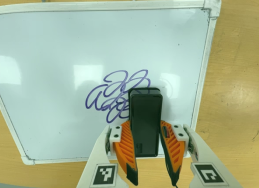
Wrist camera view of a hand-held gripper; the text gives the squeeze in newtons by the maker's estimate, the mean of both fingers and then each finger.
{"total": 11.4, "left": 10.8, "right": 12.0}